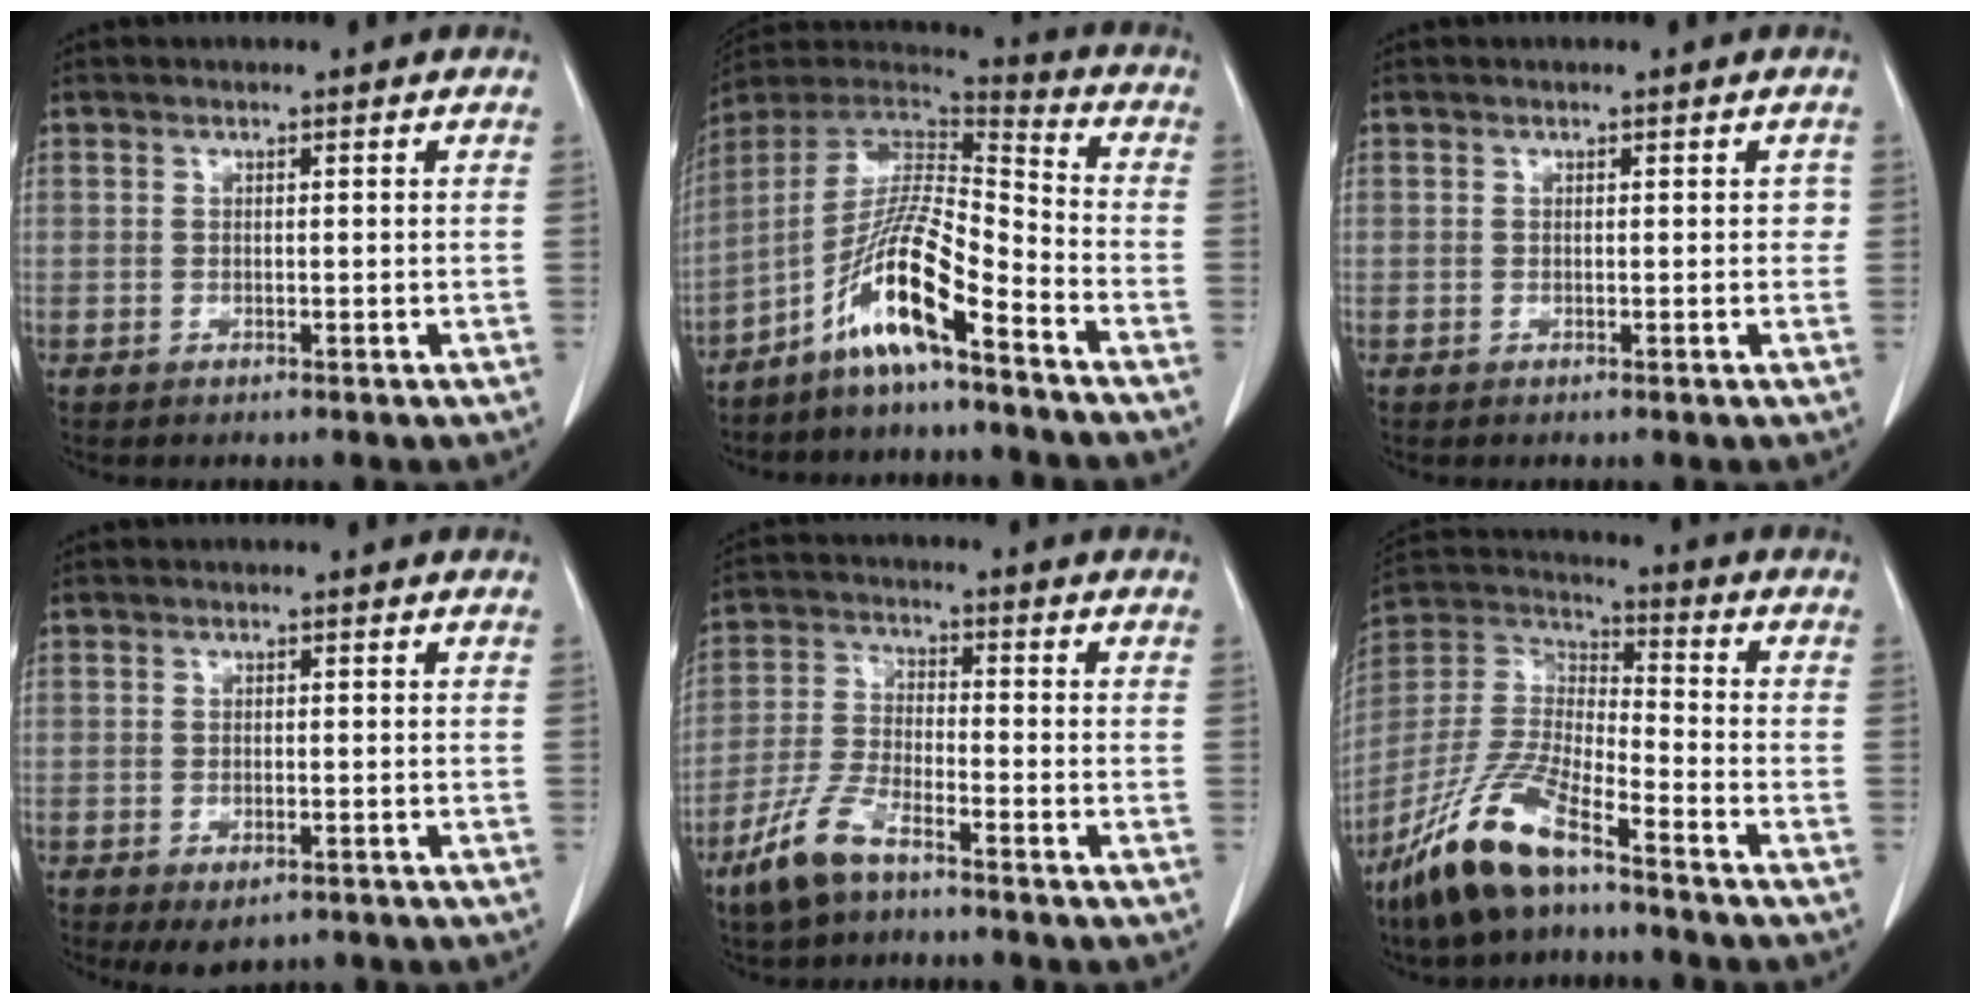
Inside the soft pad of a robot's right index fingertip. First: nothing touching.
{"total": 12.6, "force": [-7.4, 1.0, 10.1], "torque": [-0.195, 0.004, -0.141]}
{"total": 0.9, "force": [0.1, 0.8, 0.5], "torque": [0.003, 0.010, 0.000]}
{"total": 3.2, "force": [-1.9, 1.6, 2.0], "torque": [-0.025, -0.005, -0.015]}
{"total": 8.0, "force": [-5.6, 2.2, 5.2], "torque": [-0.120, -0.012, -0.115]}
{"total": 14.4, "force": [-10.0, 3.0, 10.0], "torque": [-0.216, -0.010, -0.191]}